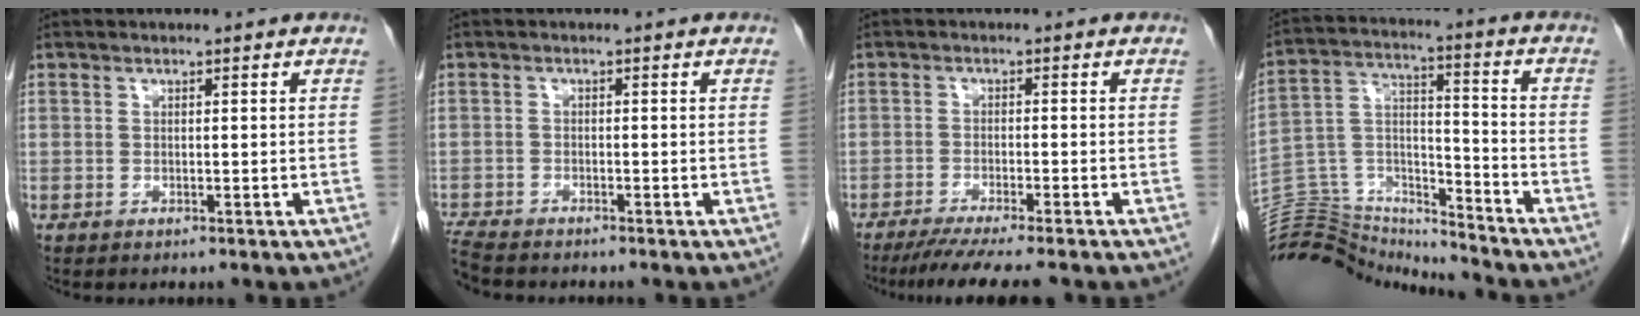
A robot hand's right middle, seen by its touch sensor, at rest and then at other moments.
{"total": 4.4, "force": [-4.1, 0.7, 1.3], "torque": [-0.029, -0.018, -0.078]}
{"total": 9.4, "force": [-7.9, -0.1, 5.1], "torque": [-0.062, -0.023, -0.121]}
{"total": 15.7, "force": [-15.6, 1.6, 1.0], "torque": [-0.022, 0.058, -0.271]}